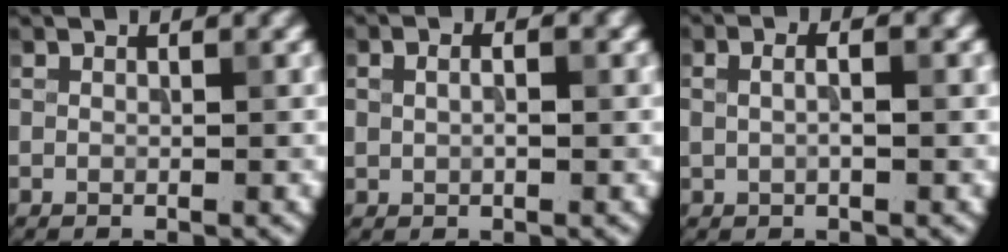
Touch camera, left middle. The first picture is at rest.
{"total": 2.4, "force": [0.6, 1.4, 1.9], "torque": [-0.036, 0.003, 0.004]}
{"total": 2.6, "force": [0.6, 1.2, 2.2], "torque": [-0.035, 0.002, -0.003]}